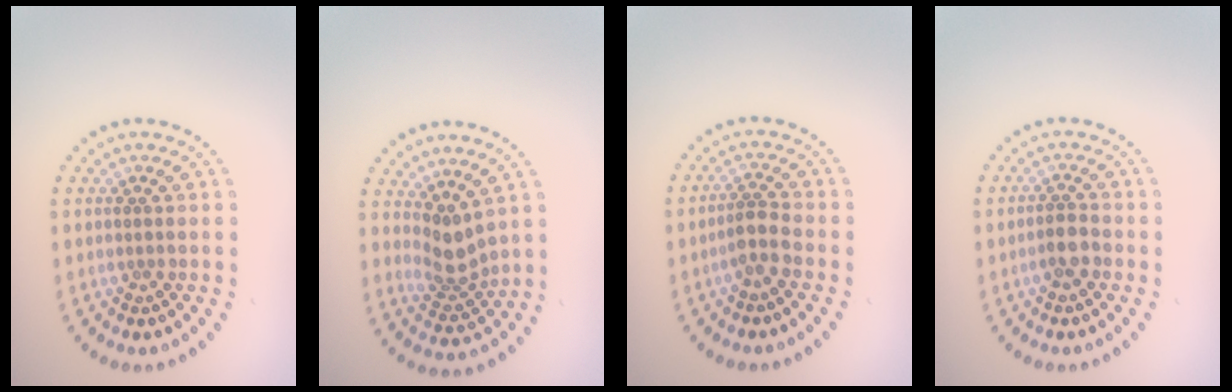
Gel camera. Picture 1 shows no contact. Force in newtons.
{"total": 2.9, "press": 2.0, "slide": 2.0}
{"total": 2.2, "press": 1.7, "slide": 1.3}
{"total": 1.8, "press": 1.6, "slide": 0.8}